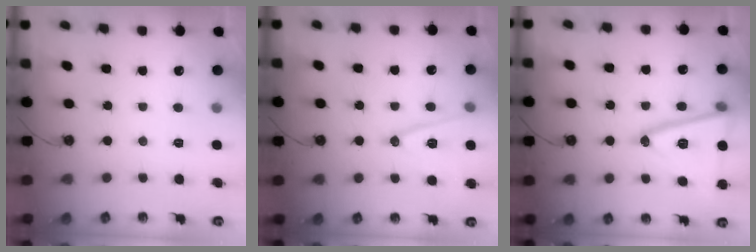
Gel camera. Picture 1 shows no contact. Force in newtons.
{"total": 12.1, "press": 11.6, "slide": 3.5}
{"total": 20.6, "press": 20.3, "slide": 3.4}